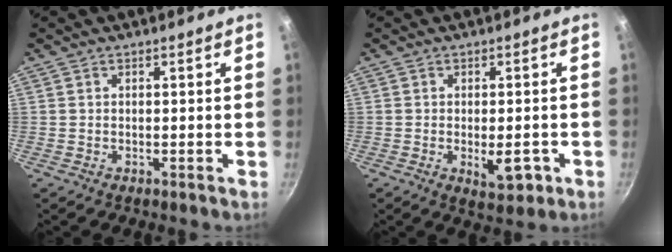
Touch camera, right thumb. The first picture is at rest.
{"total": 5.6, "force": [-1.7, 2.7, 4.6], "torque": [-0.044, 0.004, -0.016]}